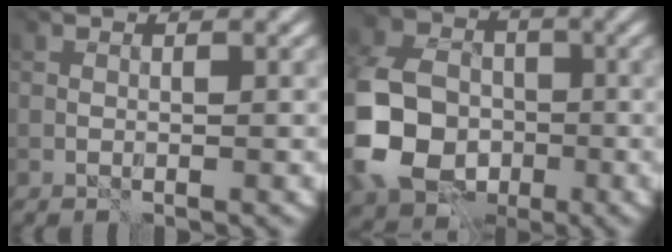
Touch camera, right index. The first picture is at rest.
{"total": 10.7, "force": [-2.5, 8.7, 5.7], "torque": [-0.142, -0.015, -0.058]}